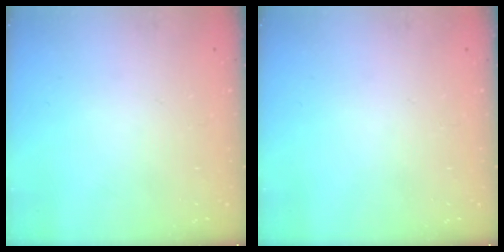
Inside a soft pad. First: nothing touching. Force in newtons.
{"total": 0.0}